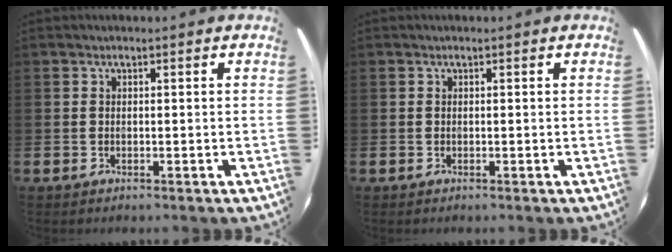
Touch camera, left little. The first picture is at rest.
{"total": 0.0}